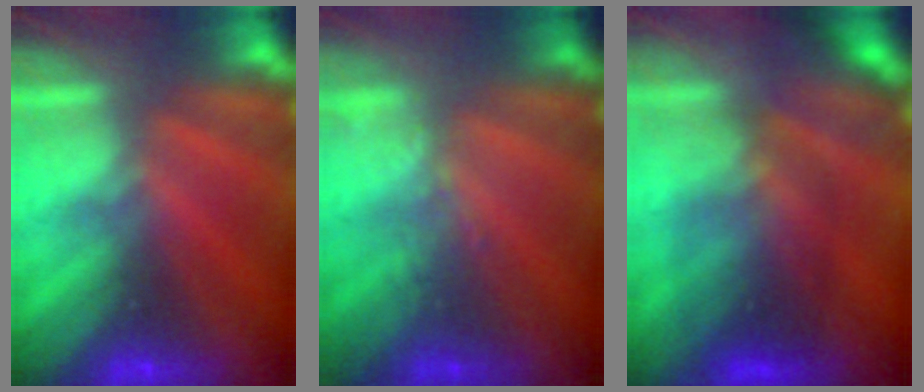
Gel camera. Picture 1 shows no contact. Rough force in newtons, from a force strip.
{"total": 1.9}
{"total": 2.7}